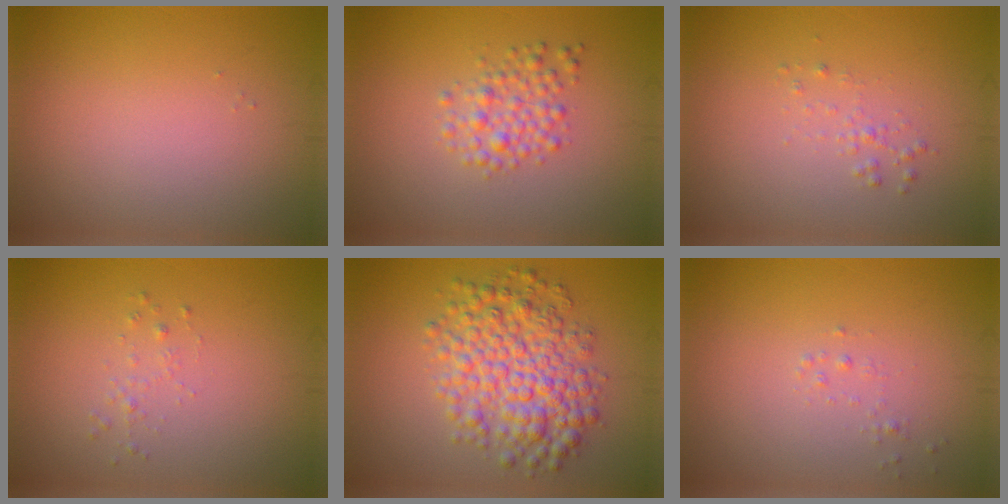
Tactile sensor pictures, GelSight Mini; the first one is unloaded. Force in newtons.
{"total": 2.6, "press": 2.6, "slide": 0.1}
{"total": 0.9, "press": 0.9, "slide": 0.0}
{"total": 0.8, "press": 0.8, "slide": 0.0}
{"total": 6.7, "press": 6.7, "slide": 0.1}
{"total": 0.6, "press": 0.6, "slide": 0.0}